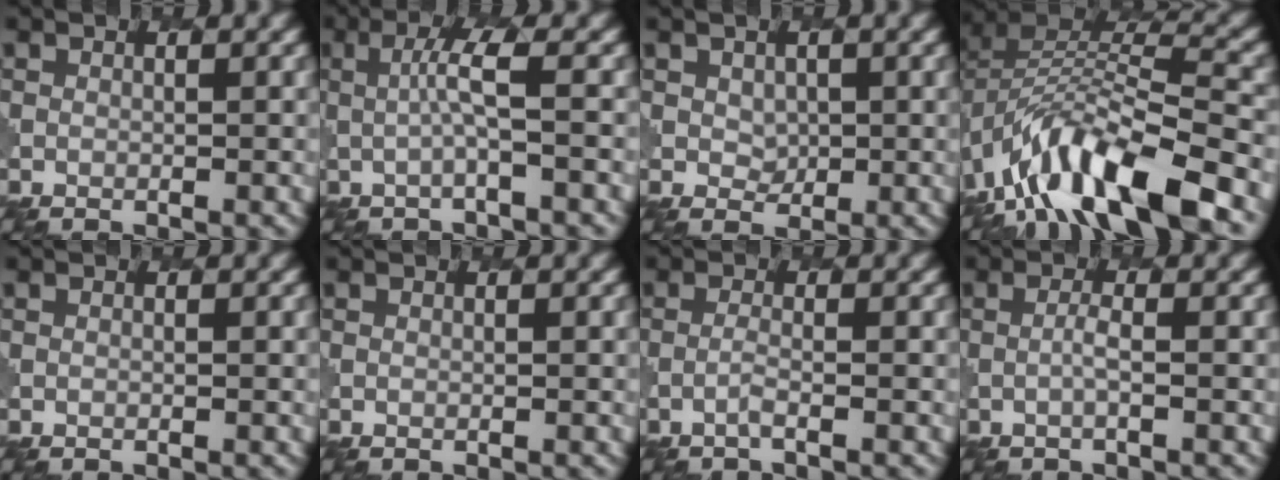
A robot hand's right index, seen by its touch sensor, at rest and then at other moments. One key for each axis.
{"total": 3.0, "fx": 0.3, "fy": 0.3, "fz": 2.9, "tx": -0.055, "ty": -0.001, "tz": 0.004}
{"total": 1.6, "fx": 0.6, "fy": 1.4, "fz": 0.6, "tx": -0.009, "ty": -0.006, "tz": 0.014}
{"total": 12.1, "fx": -7.2, "fy": 4.3, "fz": 8.8, "tx": -0.154, "ty": 0.013, "tz": -0.131}
{"total": 0.0}
{"total": 0.0}
{"total": 1.0, "fx": -0.5, "fy": 0.2, "fz": 0.8, "tx": -0.008, "ty": 0.004, "tz": -0.020}
{"total": 1.1, "fx": -0.2, "fy": 0.2, "fz": 1.0, "tx": -0.018, "ty": 0.003, "tz": -0.007}